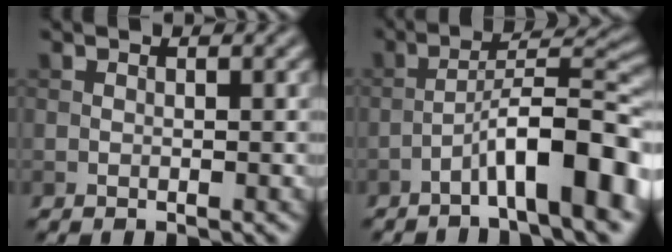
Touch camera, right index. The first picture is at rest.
{"total": 9.1, "force": [-4.5, 1.8, 7.7], "torque": [-0.118, 0.026, -0.073]}